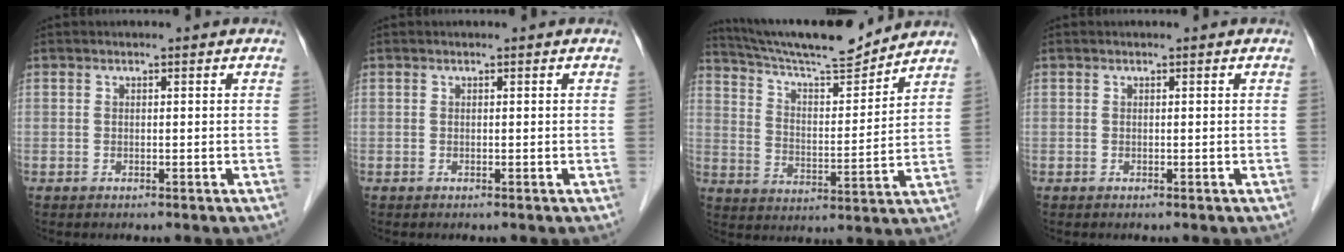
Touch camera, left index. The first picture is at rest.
{"total": 0.0}
{"total": 14.4, "force": [13.6, 0.6, 4.7], "torque": [-0.090, -0.003, 0.228]}
{"total": 0.0}